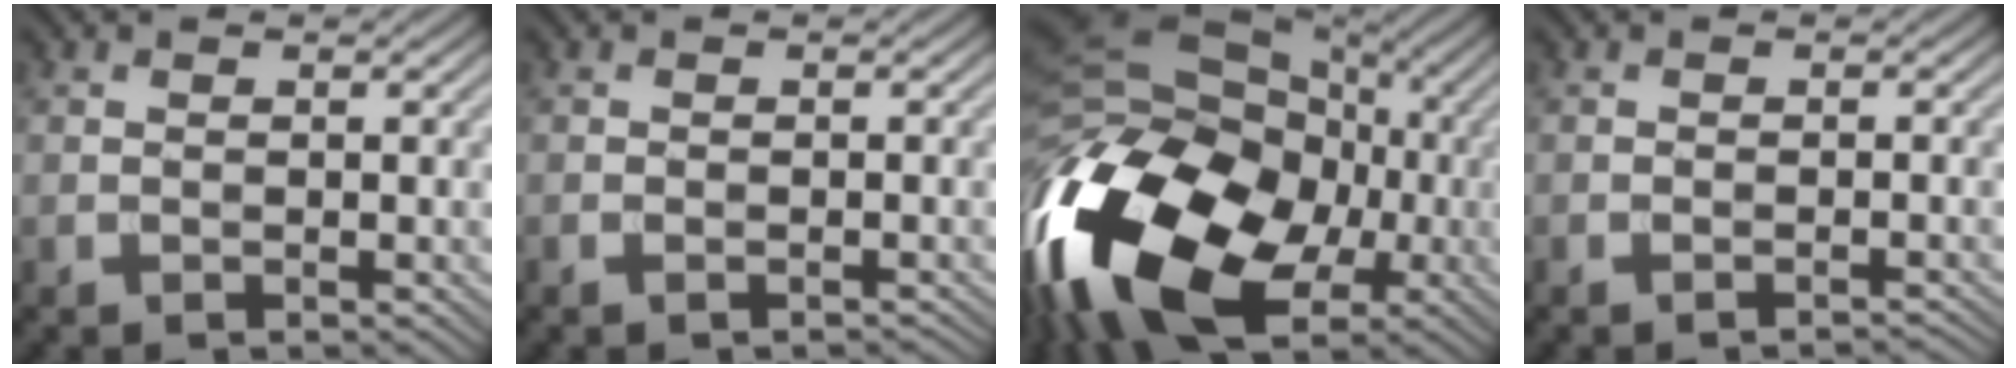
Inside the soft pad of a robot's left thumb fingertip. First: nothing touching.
{"total": 1.1, "force": [-0.9, 0.4, 0.6], "torque": [-0.009, -0.001, -0.014]}
{"total": 20.3, "force": [-7.2, 13.4, 13.4], "torque": [-0.302, -0.022, -0.126]}
{"total": 1.4, "force": [-1.2, 0.1, 0.6], "torque": [-0.003, 0.004, -0.021]}